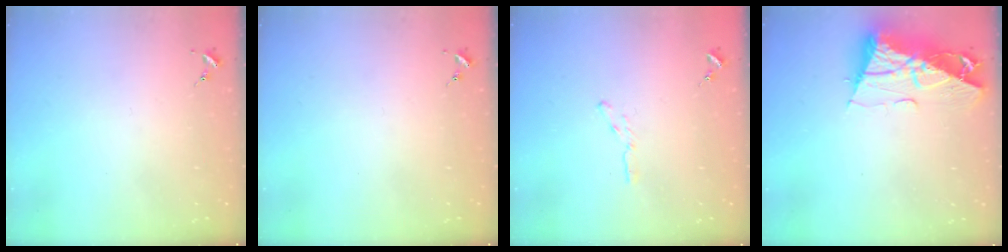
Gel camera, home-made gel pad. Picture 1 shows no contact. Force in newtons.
{"total": 0.0}
{"total": 3.4, "press": 3.3, "slide": 0.2}
{"total": 12.1, "press": 12.0, "slide": 1.2}